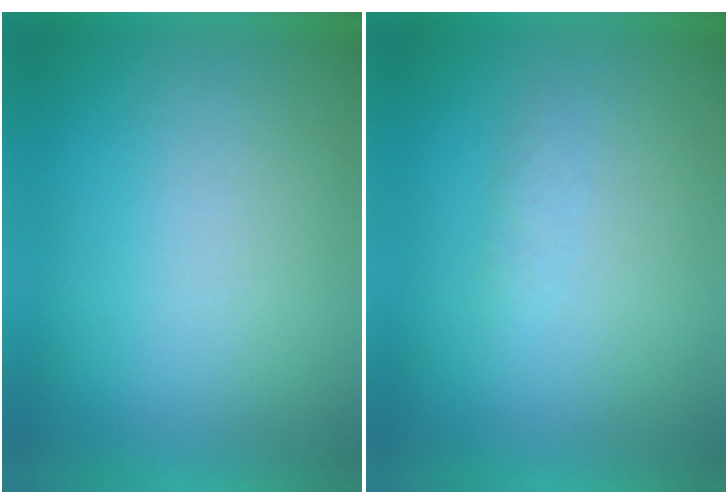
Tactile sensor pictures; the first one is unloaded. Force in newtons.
{"total": 1.2}